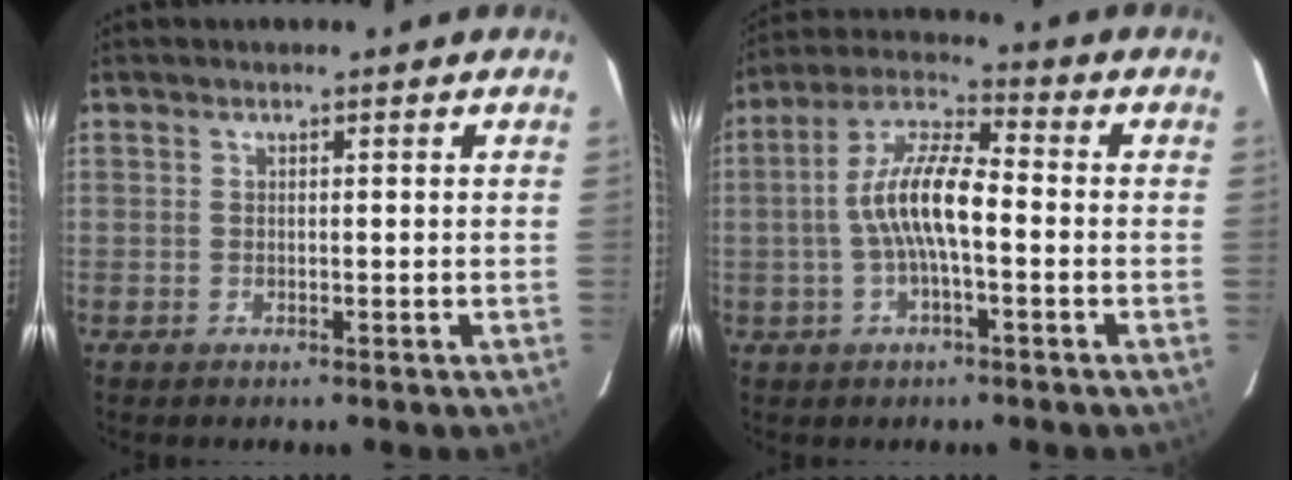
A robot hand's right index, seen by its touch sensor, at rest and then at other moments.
{"total": 10.4, "force": [-1.6, 2.9, 9.9], "torque": [-0.204, 0.014, -0.034]}